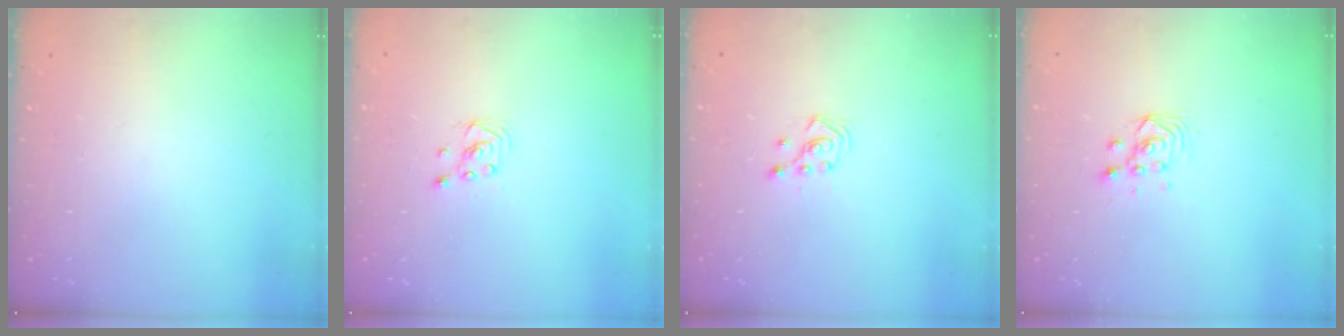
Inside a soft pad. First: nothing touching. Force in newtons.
{"total": 1.7, "press": 1.6, "slide": 0.1}
{"total": 3.0, "press": 2.8, "slide": 1.0}
{"total": 3.0, "press": 3.0, "slide": 0.1}